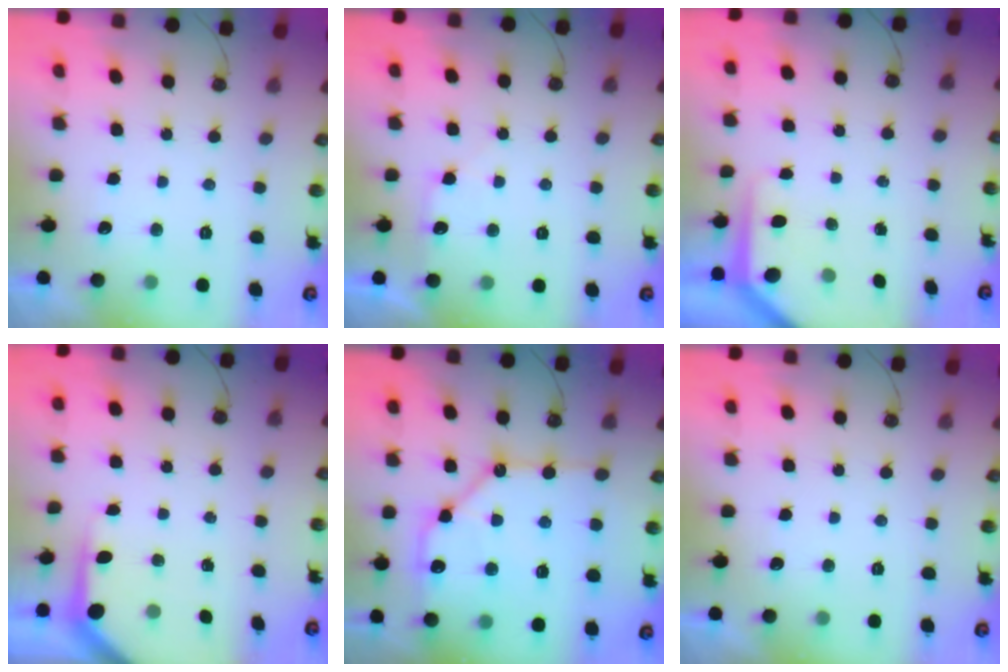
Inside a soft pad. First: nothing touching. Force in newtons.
{"total": 5.3, "press": 5.2, "slide": 0.7}
{"total": 5.2, "press": 5.1, "slide": 0.3}
{"total": 3.5, "press": 3.5, "slide": 0.4}
{"total": 14.9, "press": 14.8, "slide": 1.8}
{"total": 0.0}